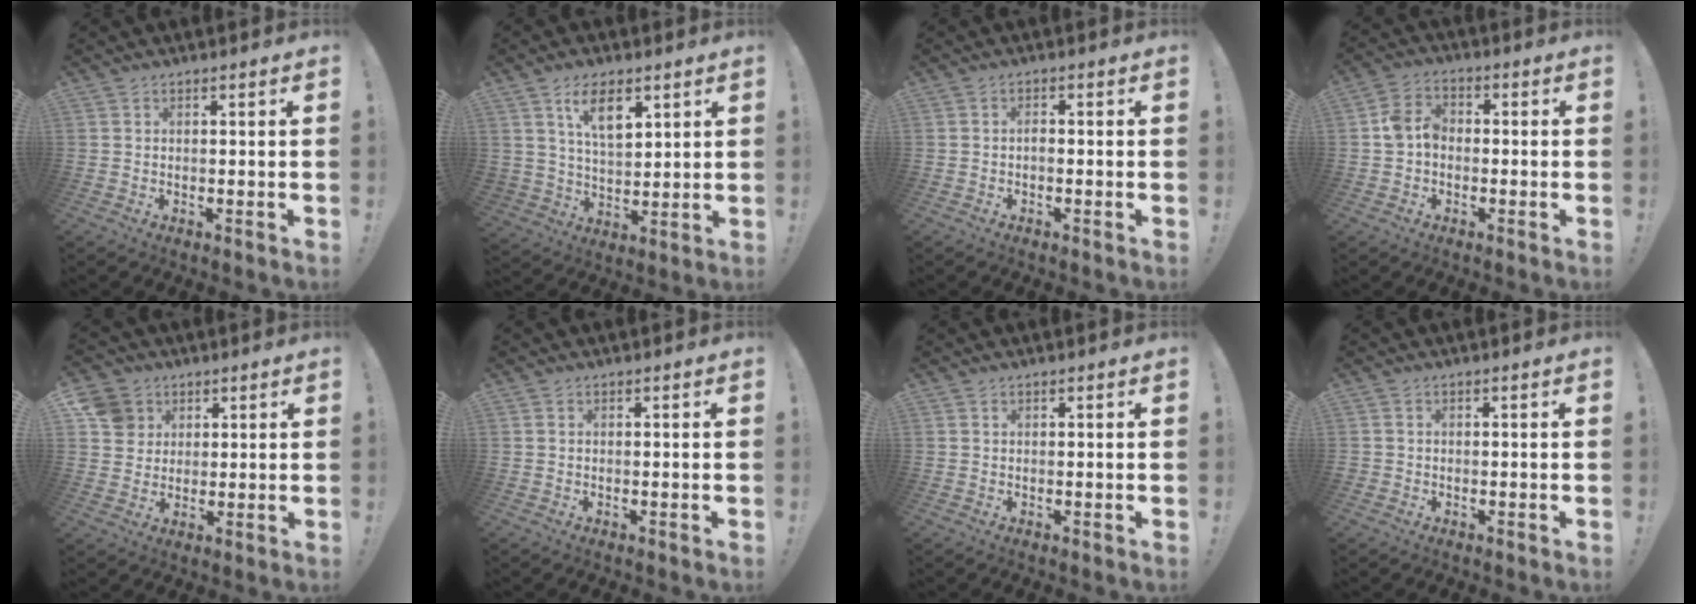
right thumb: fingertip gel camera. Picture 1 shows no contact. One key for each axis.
{"total": 10.0, "fx": 5.8, "fy": 5.7, "fz": 5.8, "tx": -0.096, "ty": -0.023, "tz": 0.108}
{"total": 1.2, "fx": -0.8, "fy": 0.5, "fz": 0.8, "tx": -0.022, "ty": 0.005, "tz": -0.013}
{"total": 7.2, "fx": -0.7, "fy": 5.5, "fz": 4.6, "tx": -0.089, "ty": 0.023, "tz": -0.007}
{"total": 8.1, "fx": 3.0, "fy": 7.3, "fz": 1.8, "tx": -0.025, "ty": -0.011, "tz": 0.063}
{"total": 0.0}
{"total": 0.0}
{"total": 1.1, "fx": -0.4, "fy": 1.1, "fz": 0.2, "tx": -0.010, "ty": 0.006, "tz": -0.006}